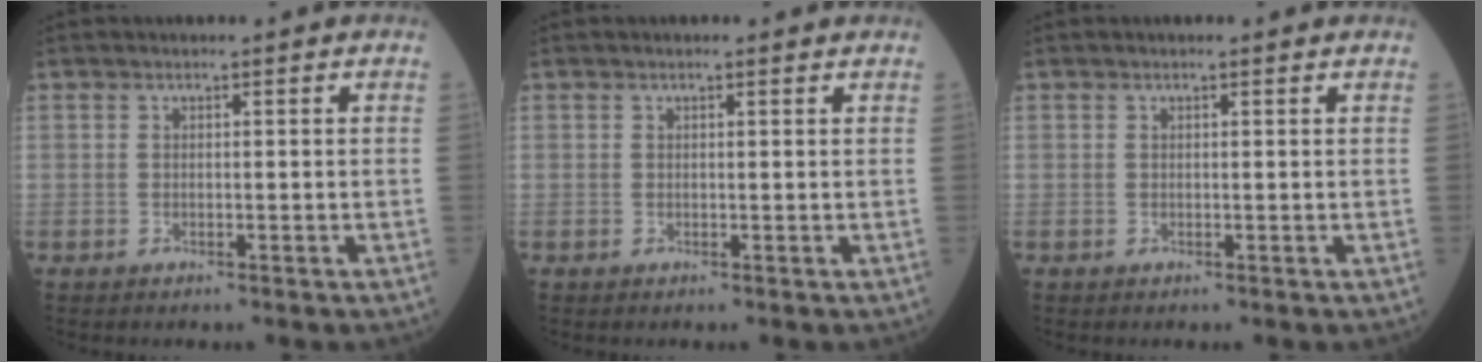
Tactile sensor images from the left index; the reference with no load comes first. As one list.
[{"total": 0.9, "force": [0.8, 0.0, 0.3], "torque": [-0.012, 0.002, 0.009]}, {"total": 0.6, "force": [0.6, 0.0, 0.2], "torque": [-0.009, 0.001, 0.006]}]